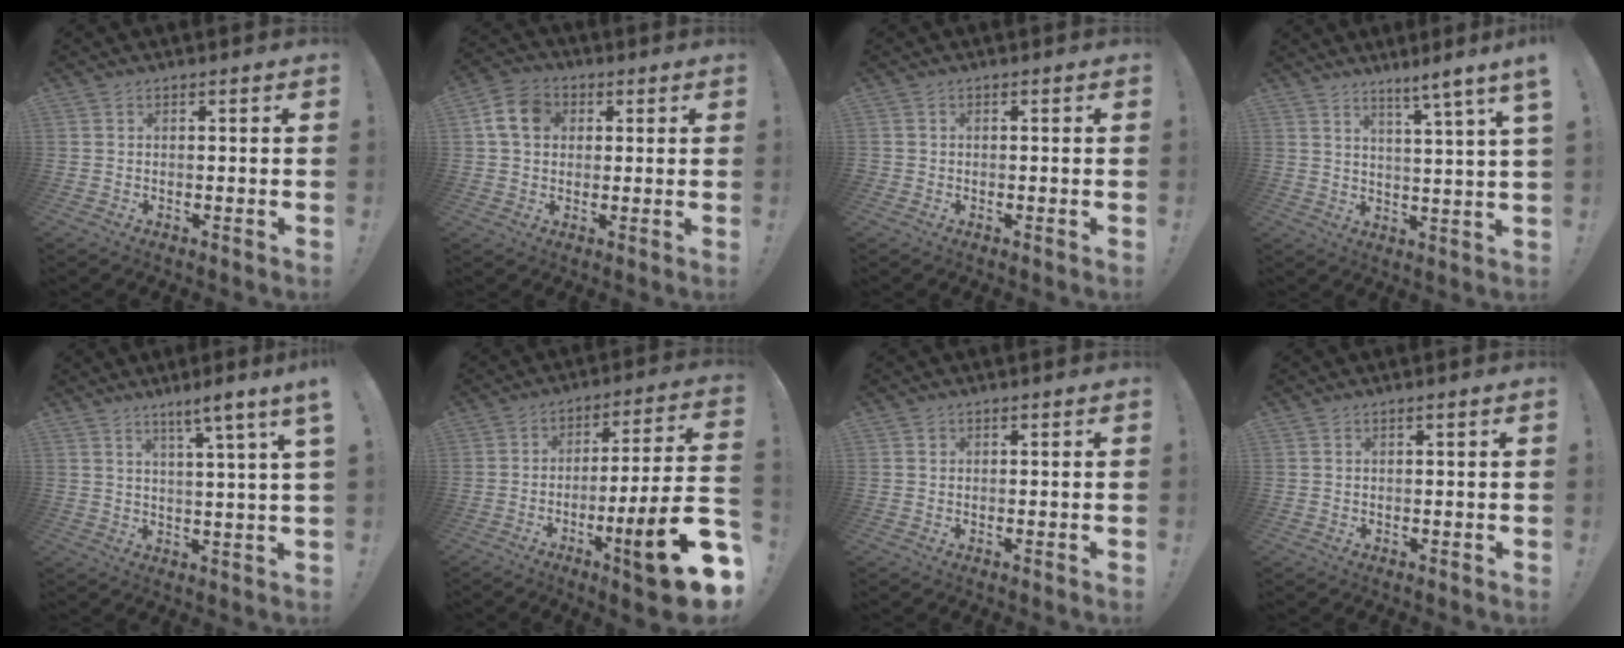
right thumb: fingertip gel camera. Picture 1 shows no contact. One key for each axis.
{"total": 9.5, "fx": 2.4, "fy": 7.5, "fz": 5.4, "tx": -0.090, "ty": 0.018, "tz": 0.051}
{"total": 0.8, "fx": -0.3, "fy": 0.7, "fz": 0.1, "tx": -0.002, "ty": 0.002, "tz": -0.005}
{"total": 6.4, "fx": 4.1, "fy": -1.2, "fz": 4.8, "tx": -0.065, "ty": -0.037, "tz": 0.059}
{"total": 6.8, "fx": 3.8, "fy": -1.2, "fz": 5.5, "tx": -0.076, "ty": -0.029, "tz": 0.052}
{"total": 21.0, "fx": -8.0, "fy": 2.8, "fz": 19.2, "tx": -0.297, "ty": 0.036, "tz": -0.123}
{"total": 0.8, "fx": 0.4, "fy": 0.7, "fz": 0.1, "tx": 0.001, "ty": 0.000, "tz": 0.006}
{"total": 0.9, "fx": 0.4, "fy": -0.3, "fz": 0.8, "tx": -0.013, "ty": -0.002, "tz": 0.005}